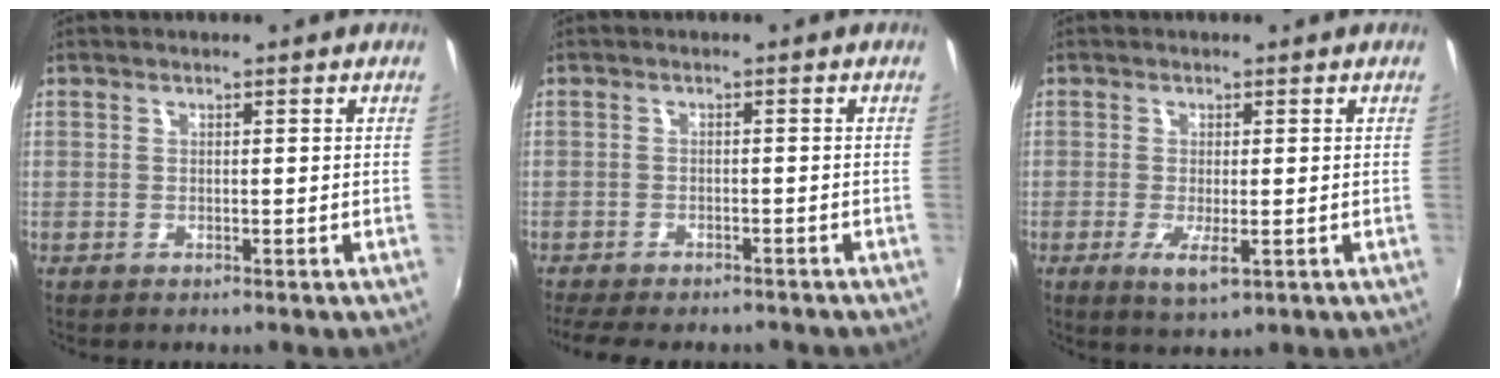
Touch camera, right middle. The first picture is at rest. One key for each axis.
{"total": 8.7, "fx": -7.4, "fy": 2.6, "fz": 3.9, "tx": -0.093, "ty": -0.025, "tz": -0.114}
{"total": 4.0, "fx": -1.2, "fy": 1.0, "fz": 3.7, "tx": -0.073, "ty": -0.016, "tz": -0.020}